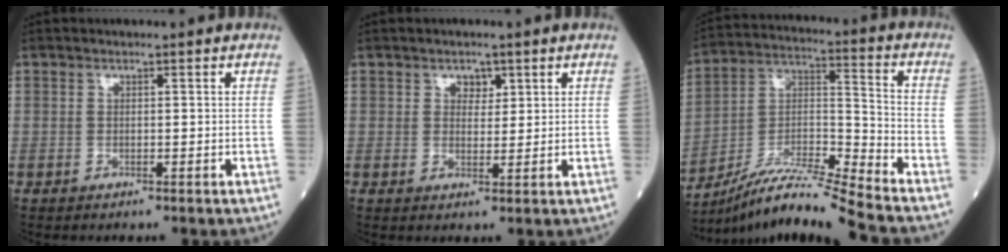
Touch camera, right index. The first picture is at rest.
{"total": 2.2, "force": [1.2, 1.5, 1.1], "torque": [-0.011, 0.000, 0.018]}
{"total": 13.4, "force": [-12.3, -2.1, 4.9], "torque": [-0.088, 0.010, -0.224]}